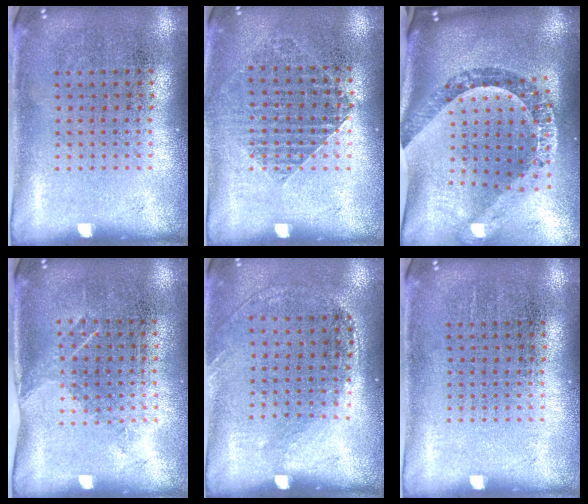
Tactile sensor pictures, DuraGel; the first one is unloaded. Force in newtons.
{"total": 1.0, "press": 1.0, "slide": 0.2}
{"total": 2.4, "press": 1.9, "slide": 1.5}
{"total": 1.1, "press": 0.9, "slide": 0.7}
{"total": 1.3, "press": 1.0, "slide": 0.9}
{"total": 0.0}